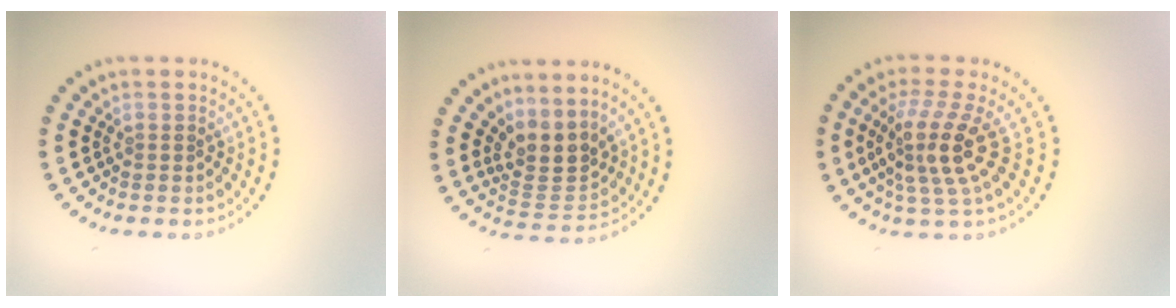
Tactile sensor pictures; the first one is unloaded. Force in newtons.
{"total": 3.2, "press": 2.4, "slide": 2.2}
{"total": 4.4, "press": 3.4, "slide": 2.9}